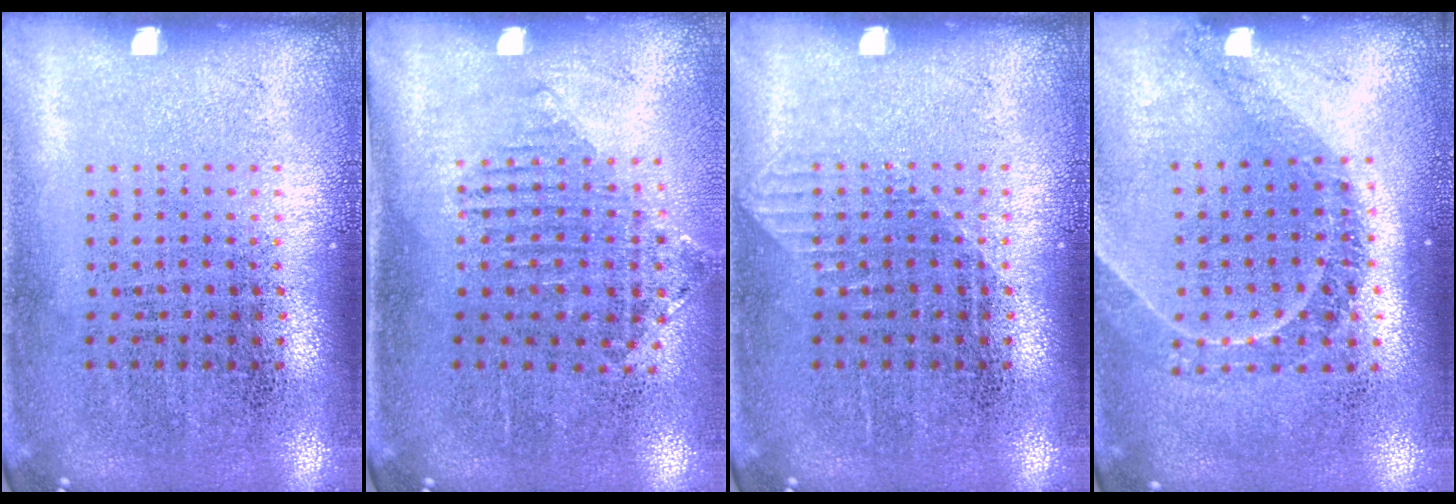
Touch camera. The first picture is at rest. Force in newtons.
{"total": 1.1, "press": 0.9, "slide": 0.5}
{"total": 0.7, "press": 0.6, "slide": 0.2}
{"total": 1.2, "press": 1.1, "slide": 0.5}